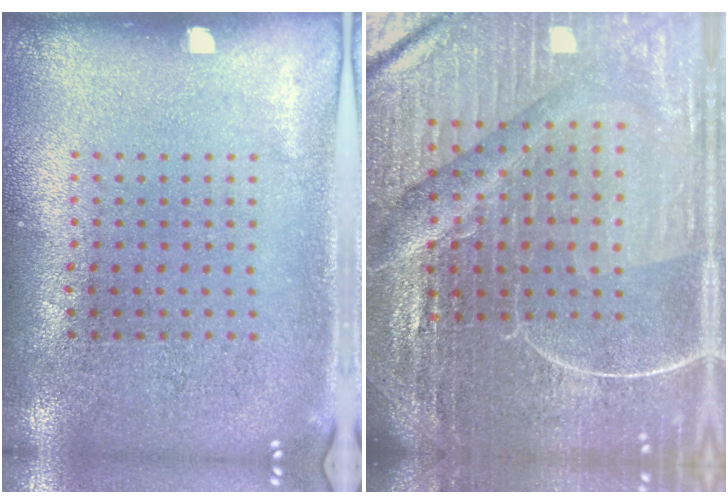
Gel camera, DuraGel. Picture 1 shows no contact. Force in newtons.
{"total": 6.4, "press": 5.7, "slide": 2.9}